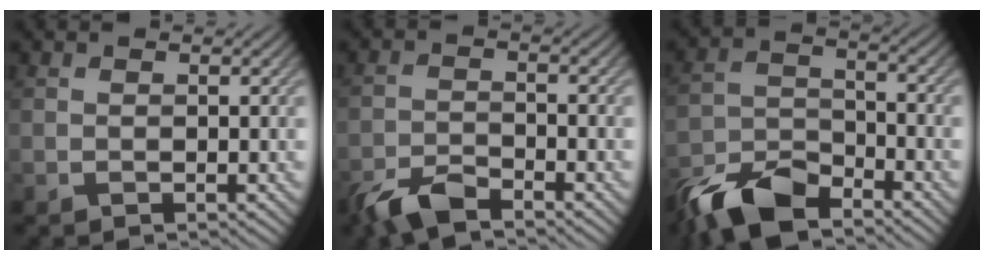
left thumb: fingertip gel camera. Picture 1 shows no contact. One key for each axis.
{"total": 4.9, "fx": -4.1, "fy": 1.3, "fz": 2.4, "tx": -0.049, "ty": -0.004, "tz": -0.086}
{"total": 10.2, "fx": -8.1, "fy": 3.8, "fz": 5.0, "tx": -0.095, "ty": -0.004, "tz": -0.168}